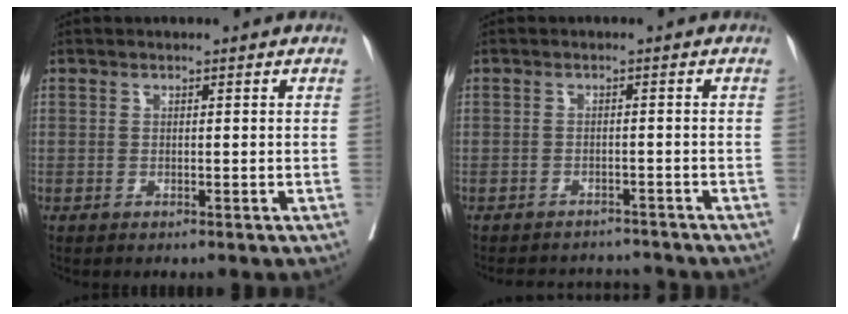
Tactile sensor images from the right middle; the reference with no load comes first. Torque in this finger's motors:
{"motor_torque": [0.45, -0.58, -0.03, 0.00]}